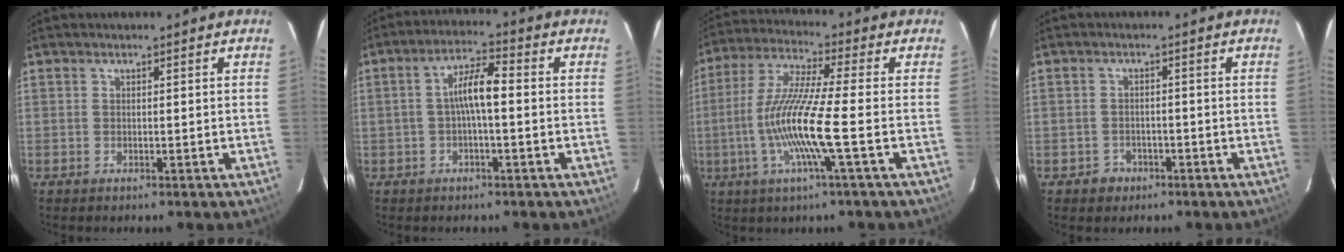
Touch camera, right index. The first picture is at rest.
{"total": 6.0, "force": [-0.6, 1.2, 5.9], "torque": [-0.114, 0.015, -0.009]}
{"total": 13.2, "force": [-3.5, -0.5, 12.7], "torque": [-0.256, -0.006, -0.069]}
{"total": 3.3, "force": [-1.8, 2.8, 0.3], "torque": [-0.014, 0.008, -0.024]}